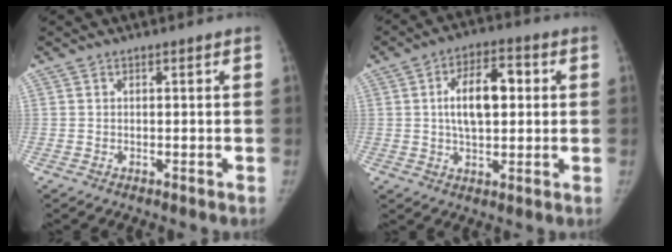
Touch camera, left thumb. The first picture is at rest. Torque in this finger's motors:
{"motor_torque": [1.39, 1.38, 1.28, 0.05, 0.29]}